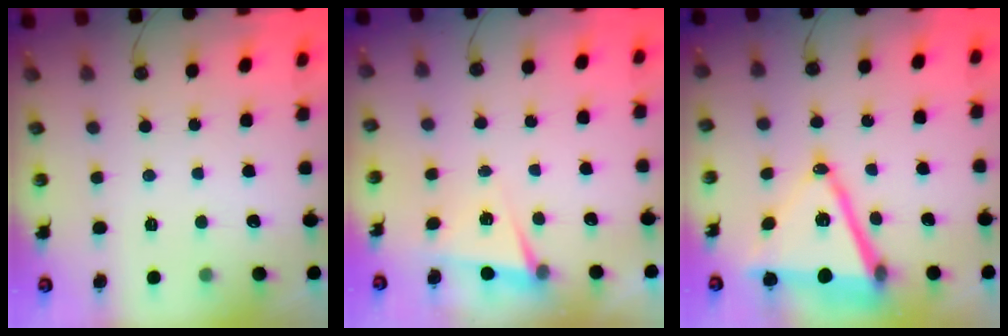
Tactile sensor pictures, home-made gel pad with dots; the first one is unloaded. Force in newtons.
{"total": 2.5, "press": 1.8, "slide": 1.8}
{"total": 15.8, "press": 15.3, "slide": 3.9}